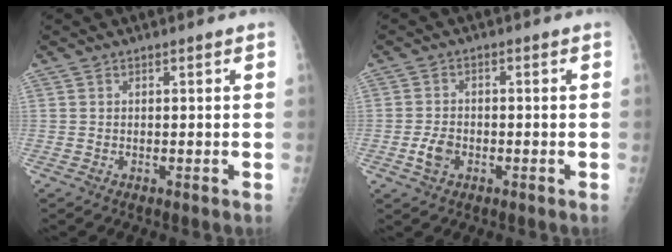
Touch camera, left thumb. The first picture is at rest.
{"total": 3.8, "force": [-1.4, 2.6, 2.4], "torque": [-0.043, 0.008, -0.025]}